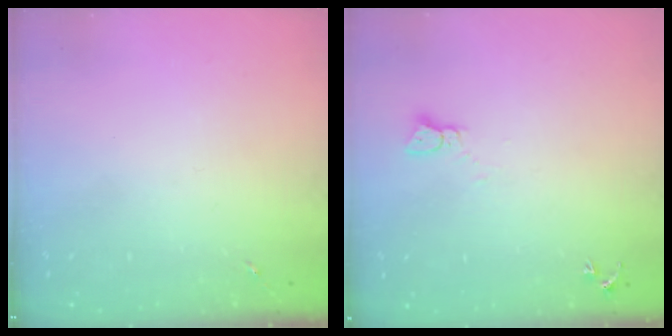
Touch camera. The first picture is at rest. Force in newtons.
{"total": 2.3, "press": 2.3, "slide": 0.2}